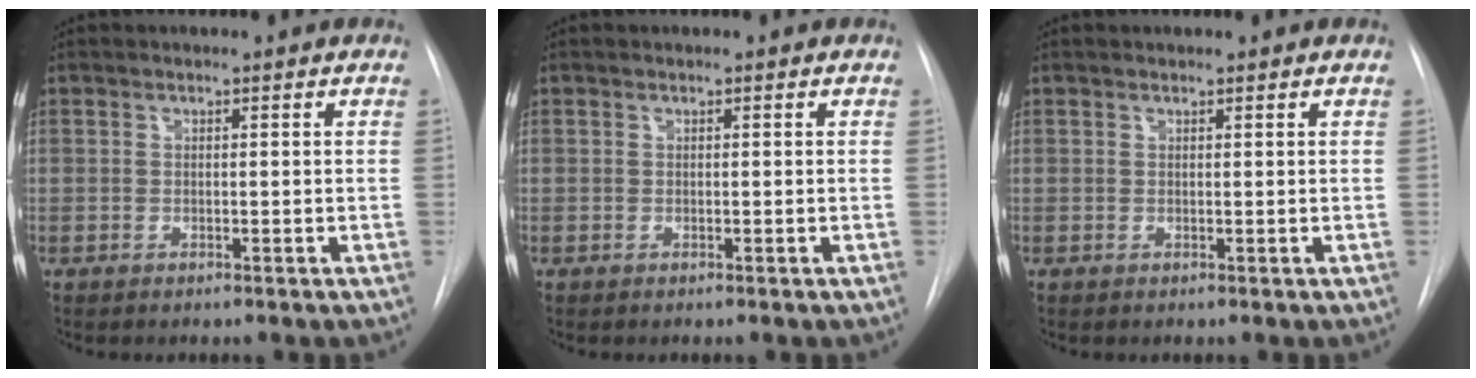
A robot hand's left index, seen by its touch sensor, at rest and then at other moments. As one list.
[{"total": 0.0}, {"total": 0.8, "force": [0.8, 0.1, 0.3], "torque": [-0.005, 0.011, 0.013]}]